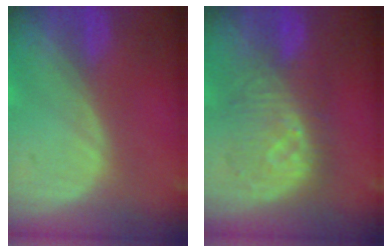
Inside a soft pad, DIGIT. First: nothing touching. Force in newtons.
{"total": 8.4, "press": 8.4, "slide": 1.0}